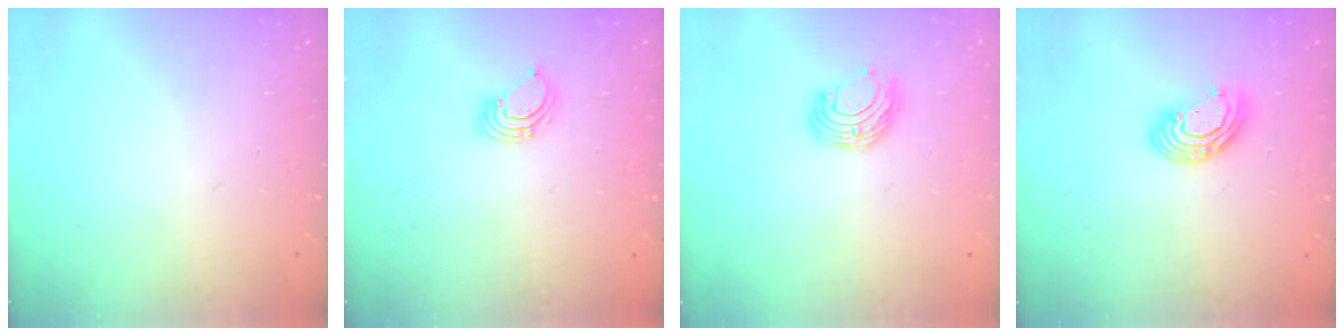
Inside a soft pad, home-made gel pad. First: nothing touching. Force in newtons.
{"total": 2.2, "press": 2.2, "slide": 0.2}
{"total": 8.8, "press": 8.8, "slide": 0.9}
{"total": 9.0, "press": 9.0, "slide": 0.7}